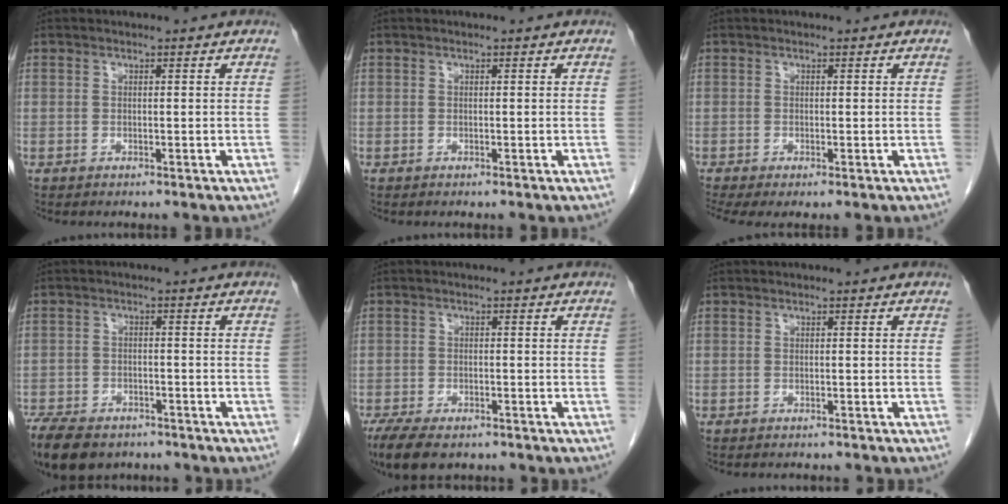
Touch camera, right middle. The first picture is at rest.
{"total": 0.0}
{"total": 3.0, "force": [-1.9, 0.8, 2.2], "torque": [-0.038, -0.011, -0.034]}
{"total": 13.2, "force": [-9.6, 6.7, 6.2], "torque": [-0.137, -0.012, -0.142]}
{"total": 8.2, "force": [-6.1, 3.2, 4.5], "torque": [-0.074, -0.012, -0.094]}
{"total": 2.9, "force": [-2.7, 0.6, 0.8], "torque": [-0.010, -0.003, -0.032]}